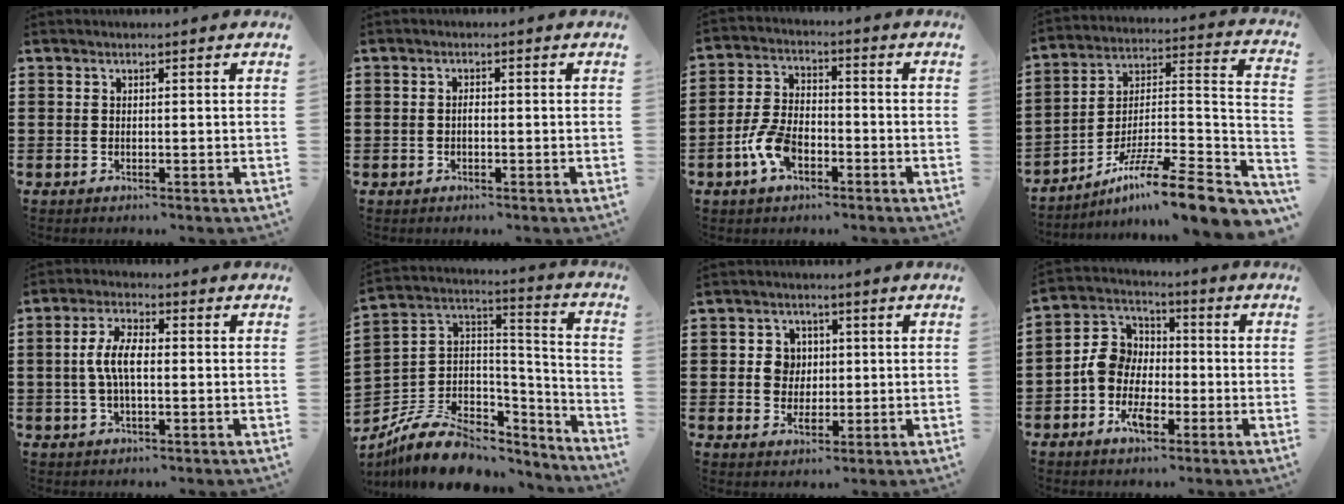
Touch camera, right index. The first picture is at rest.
{"total": 0.8, "force": [-0.3, 0.6, 0.5], "torque": [-0.011, 0.000, -0.005]}
{"total": 6.9, "force": [-3.2, 3.6, 5.0], "torque": [-0.123, 0.000, -0.065]}
{"total": 11.5, "force": [-8.2, 1.2, 7.9], "torque": [-0.126, 0.002, -0.156]}
{"total": 6.0, "force": [-0.1, 2.4, 5.5], "torque": [-0.122, -0.001, -0.009]}
{"total": 10.8, "force": [-6.7, 6.9, 5.0], "torque": [-0.099, 0.028, -0.118]}
{"total": 4.1, "force": [0.4, 3.6, 1.9], "torque": [-0.044, 0.006, 0.003]}
{"total": 7.3, "force": [-2.2, 5.7, 4.0], "torque": [-0.108, 0.010, -0.045]}